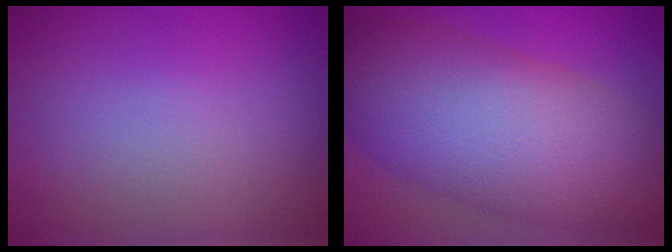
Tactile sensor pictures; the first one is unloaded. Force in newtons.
{"total": 11.1, "press": 11.1, "slide": 0.2}